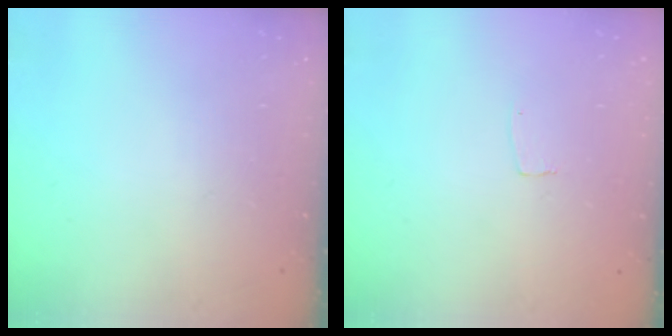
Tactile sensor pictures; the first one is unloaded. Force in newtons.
{"total": 3.0, "press": 3.0, "slide": 0.2}